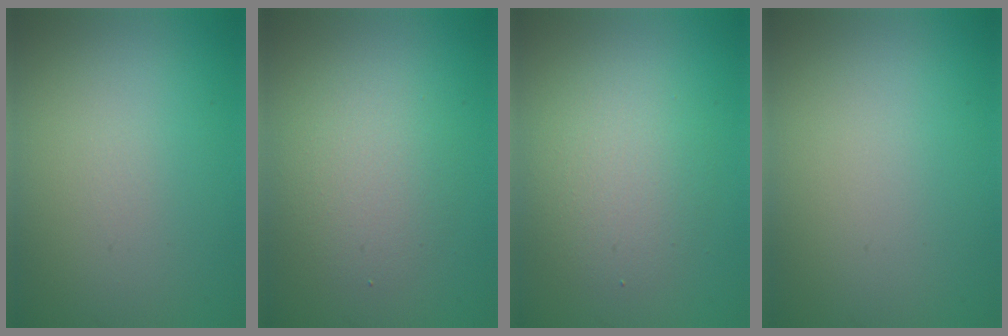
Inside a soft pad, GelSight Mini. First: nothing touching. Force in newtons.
{"total": 3.1, "press": 3.1, "slide": 0.2}
{"total": 3.5, "press": 3.5, "slide": 0.2}
{"total": 0.0}